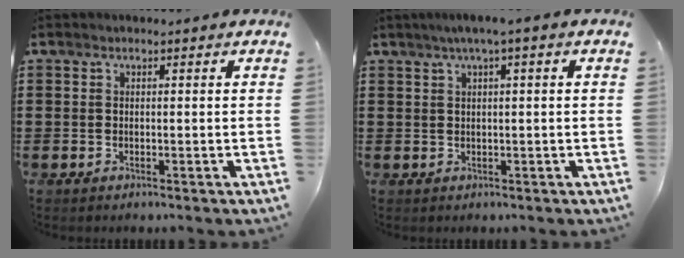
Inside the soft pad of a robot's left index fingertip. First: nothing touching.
{"total": 2.0, "force": [0.5, -0.1, 1.9], "torque": [-0.036, -0.002, 0.009]}